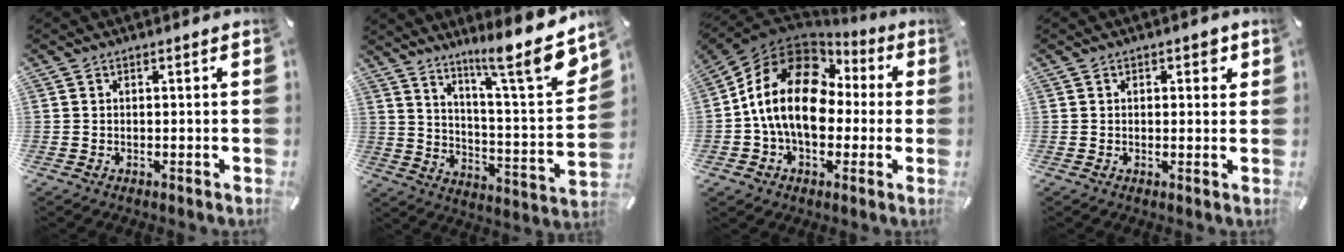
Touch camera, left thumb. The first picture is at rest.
{"total": 16.1, "force": [12.2, 1.4, 10.4], "torque": [-0.147, -0.118, 0.186]}
{"total": 18.4, "force": [0.5, 13.9, 12.1], "torque": [-0.257, 0.012, 0.003]}
{"total": 2.7, "force": [1.0, 1.8, 1.7], "torque": [-0.006, -0.004, 0.008]}